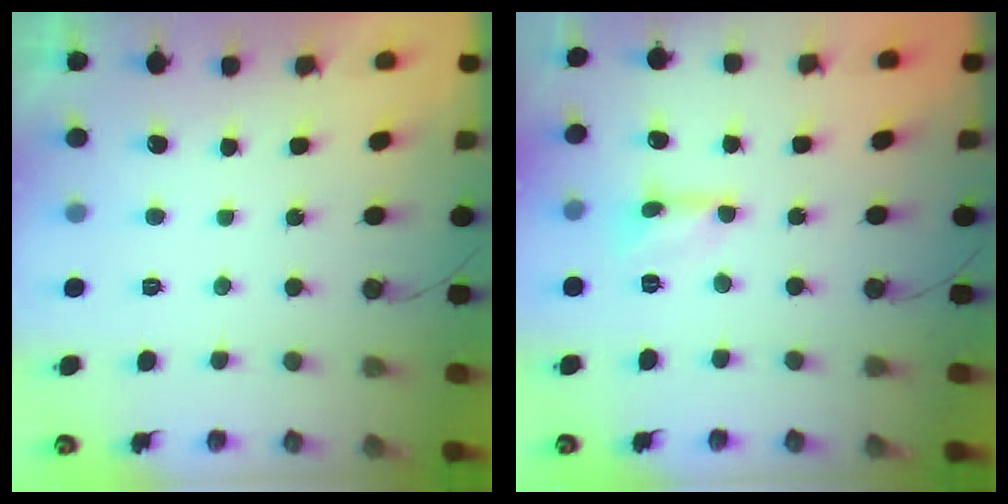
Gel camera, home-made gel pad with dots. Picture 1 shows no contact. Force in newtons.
{"total": 1.0, "press": 1.0, "slide": 0.1}